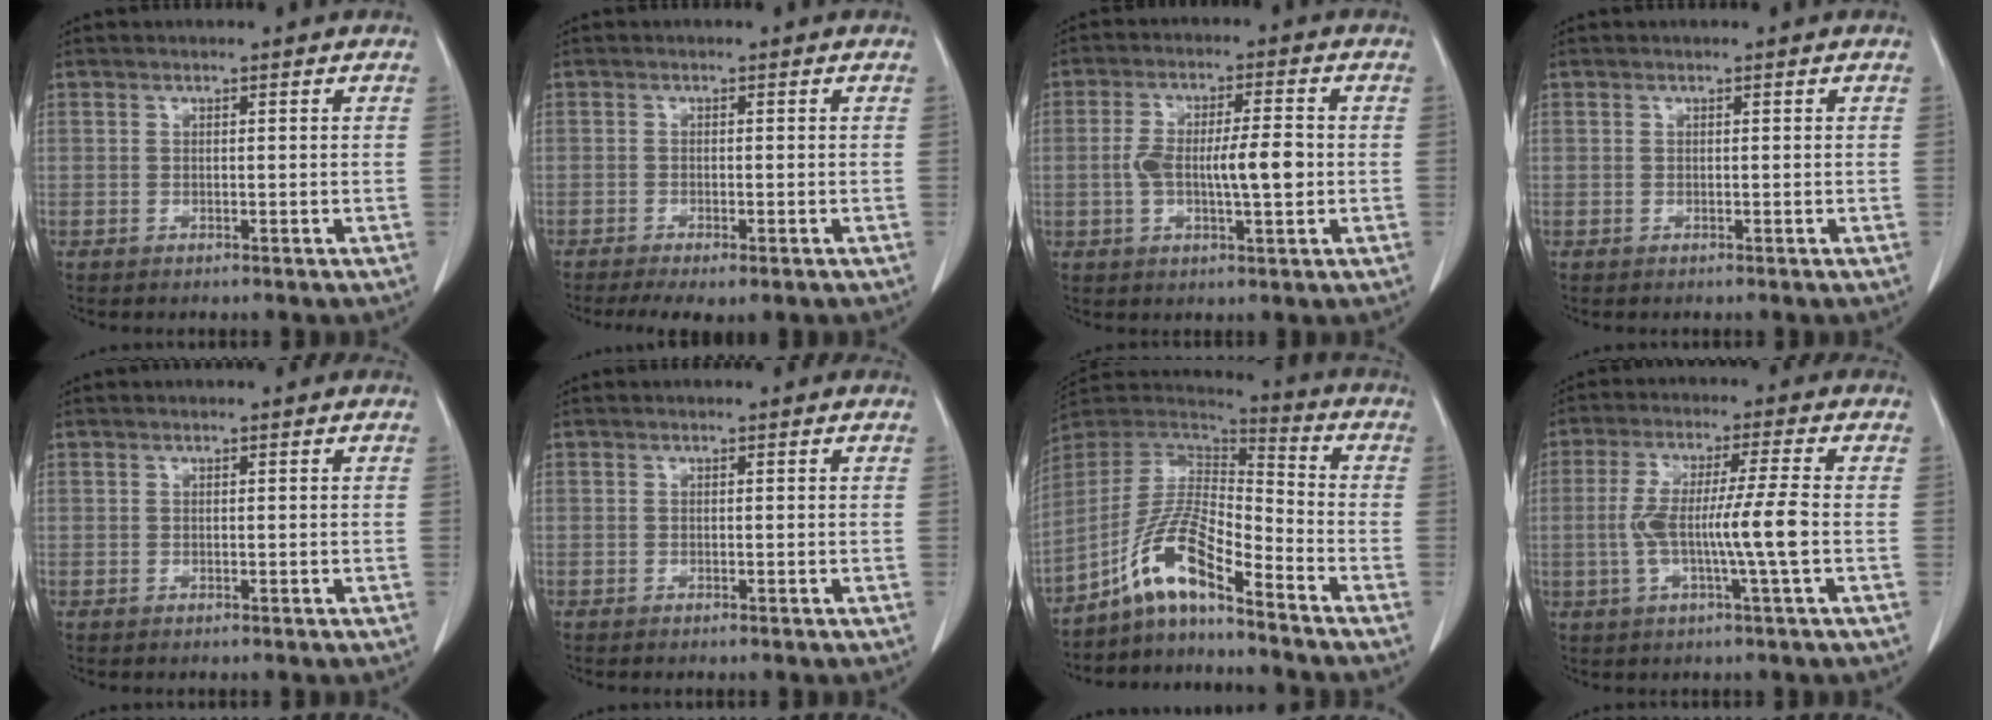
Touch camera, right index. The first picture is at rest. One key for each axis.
{"total": 6.0, "fx": -4.5, "fy": 1.5, "fz": 3.7, "tx": -0.048, "ty": -0.012, "tz": -0.064}
{"total": 8.1, "fx": -0.6, "fy": 1.9, "fz": 7.9, "tx": -0.145, "ty": 0.011, "tz": -0.007}
{"total": 0.0}
{"total": 0.0}
{"total": 0.7, "fx": -0.6, "fy": 0.0, "fz": 0.3, "tx": -0.006, "ty": 0.000, "tz": -0.007}
{"total": 10.6, "fx": -7.5, "fy": 1.4, "fz": 7.4, "tx": -0.158, "ty": 0.016, "tz": -0.141}
{"total": 8.6, "fx": -1.3, "fy": -0.6, "fz": 8.5, "tx": -0.166, "ty": 0.007, "tz": -0.022}